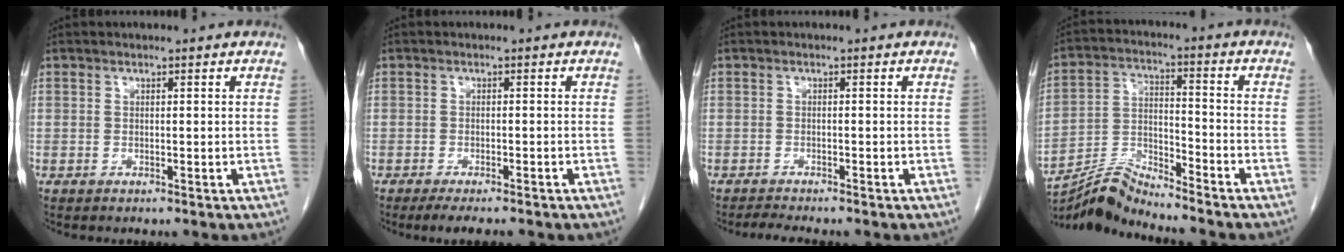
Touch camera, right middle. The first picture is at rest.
{"total": 5.6, "force": [-4.5, 0.9, 3.2], "torque": [-0.038, -0.009, -0.061]}
{"total": 2.4, "force": [-2.2, -0.1, 0.9], "torque": [-0.021, -0.009, -0.035]}
{"total": 7.9, "force": [-7.8, -1.1, 0.5], "torque": [-0.019, 0.013, -0.147]}